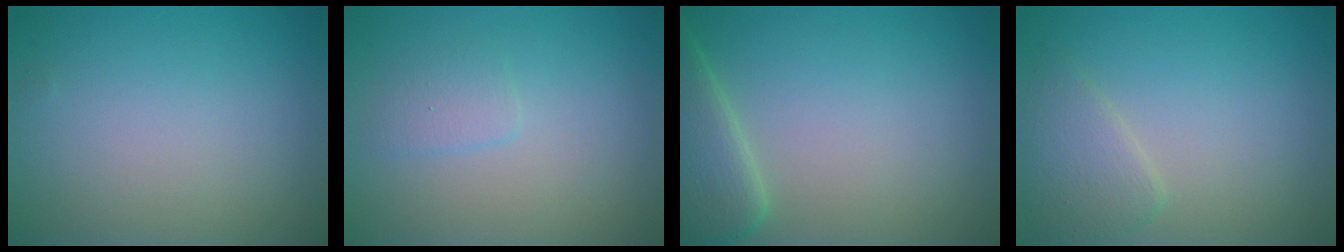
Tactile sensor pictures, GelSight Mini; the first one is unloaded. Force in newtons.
{"total": 1.3, "press": 1.3, "slide": 0.1}
{"total": 4.2, "press": 4.2, "slide": 0.3}
{"total": 2.5, "press": 2.5, "slide": 0.0}